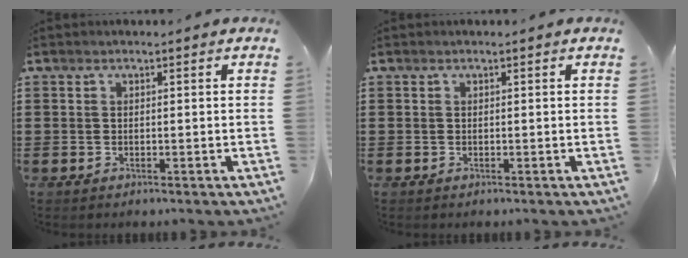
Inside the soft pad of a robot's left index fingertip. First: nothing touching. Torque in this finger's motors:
{"motor_torque": [0.00, 0.00, 0.00, 0.00]}